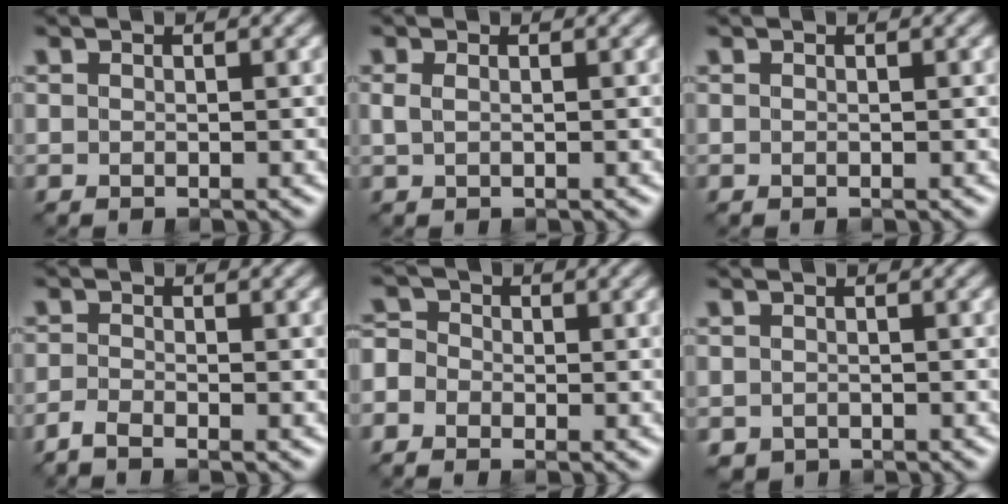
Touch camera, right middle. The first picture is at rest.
{"total": 0.9, "force": [0.2, 0.4, 0.7], "torque": [-0.023, 0.001, 0.006]}
{"total": 0.0}
{"total": 1.4, "force": [-1.2, 0.0, 0.7], "torque": [-0.021, -0.002, -0.031]}
{"total": 2.6, "force": [-1.1, 2.2, 0.8], "torque": [-0.005, 0.012, -0.036]}
{"total": 0.9, "force": [-0.6, 0.7, 0.2], "torque": [-0.004, -0.006, -0.011]}